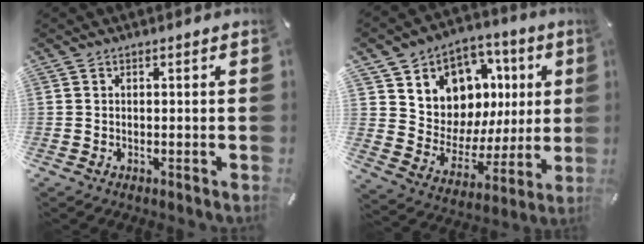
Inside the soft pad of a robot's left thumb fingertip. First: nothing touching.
{"total": 10.1, "force": [4.4, 8.9, 1.9], "torque": [-0.037, -0.059, 0.093]}